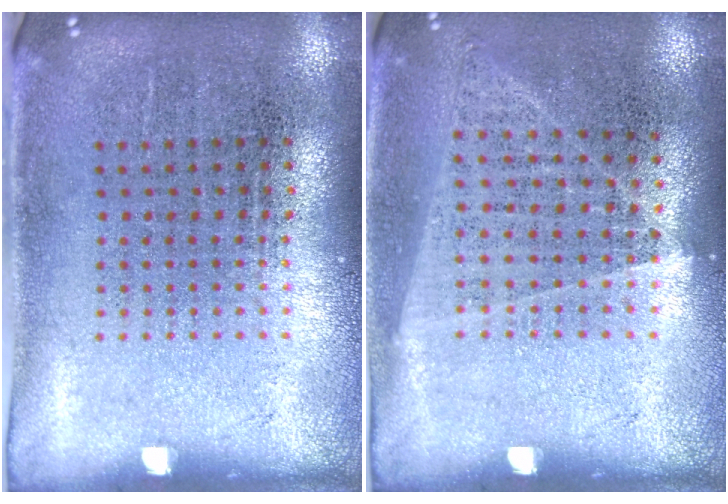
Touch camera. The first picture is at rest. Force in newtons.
{"total": 1.0, "press": 0.9, "slide": 0.4}